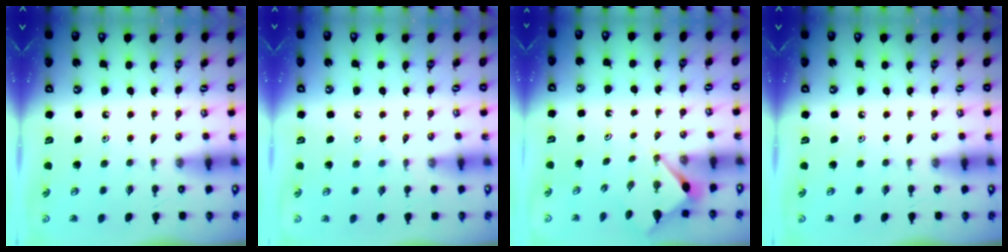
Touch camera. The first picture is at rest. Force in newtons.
{"total": 2.4, "press": 2.4, "slide": 0.5}
{"total": 3.2, "press": 3.2, "slide": 0.4}
{"total": 0.0}